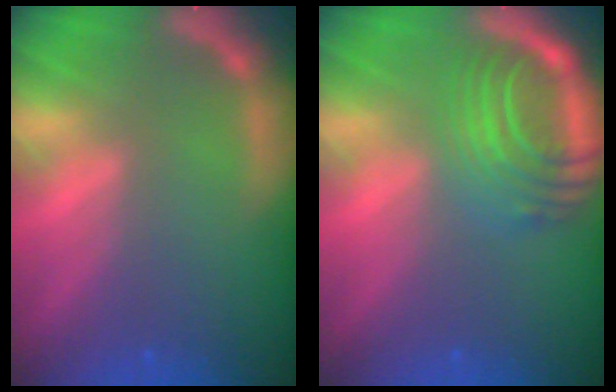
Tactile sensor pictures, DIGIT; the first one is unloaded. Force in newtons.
{"total": 8.1}